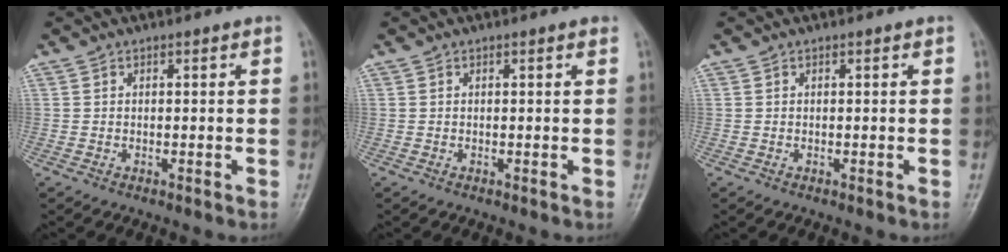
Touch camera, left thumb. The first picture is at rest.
{"total": 0.5, "force": [0.4, 0.1, 0.4], "torque": [-0.006, 0.001, 0.001]}
{"total": 0.0}